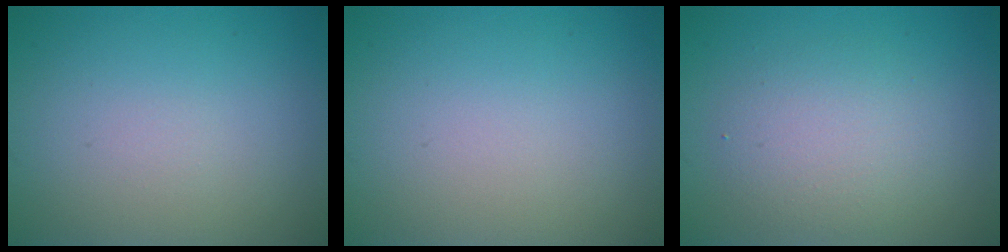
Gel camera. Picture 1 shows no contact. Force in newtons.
{"total": 0.0}
{"total": 3.3, "press": 3.3, "slide": 0.1}